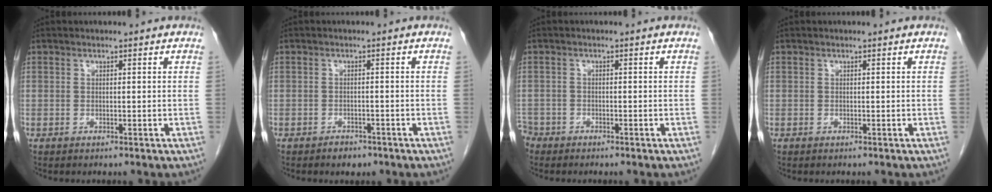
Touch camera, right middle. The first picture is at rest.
{"total": 2.1, "force": [-1.6, 1.1, 0.7], "torque": [-0.018, 0.001, -0.018]}
{"total": 3.0, "force": [-2.5, 1.6, 0.2], "torque": [-0.009, 0.001, -0.050]}
{"total": 0.0}